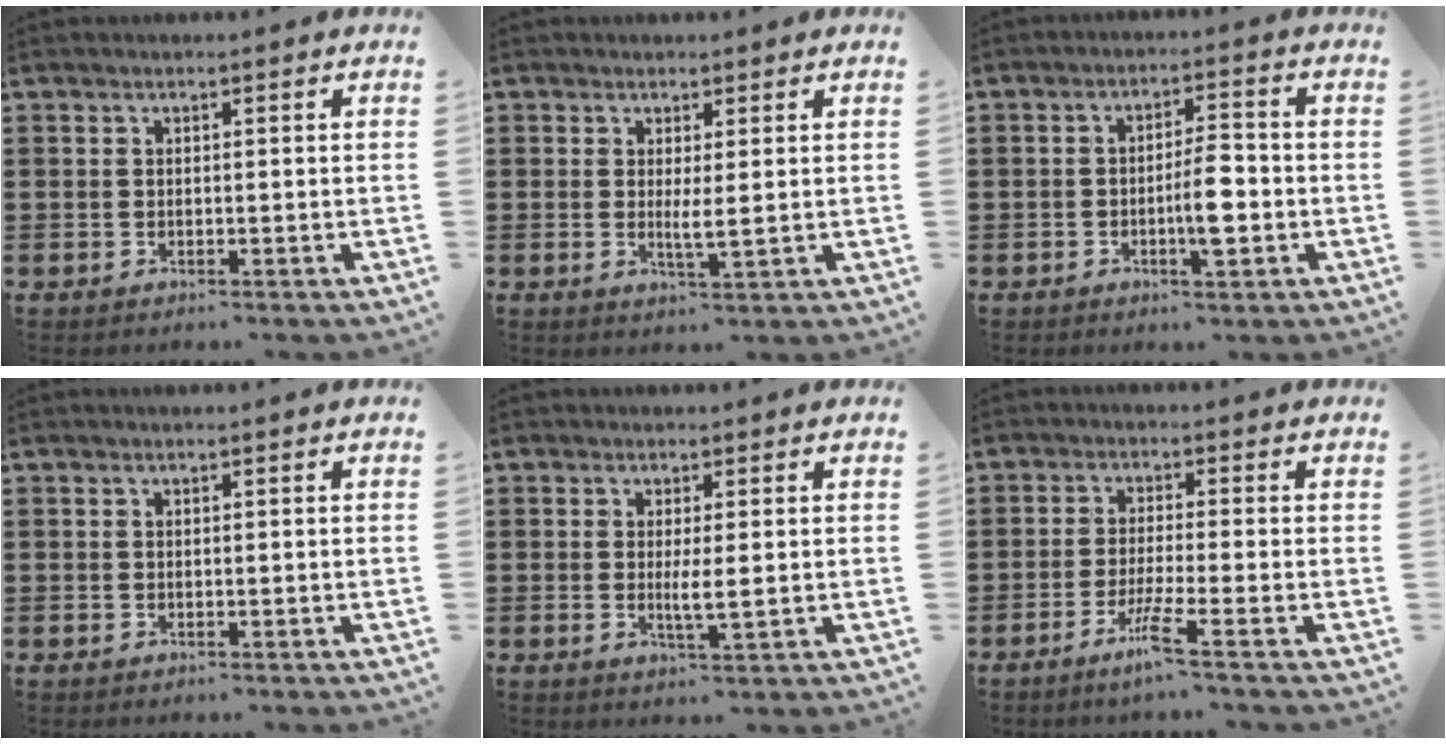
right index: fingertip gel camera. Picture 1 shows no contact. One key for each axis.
{"total": 2.3, "fx": 0.5, "fy": 0.0, "fz": 2.2, "tx": -0.037, "ty": -0.009, "tz": 0.007}
{"total": 5.7, "fx": -1.4, "fy": 1.5, "fz": 5.3, "tx": -0.096, "ty": 0.003, "tz": -0.027}
{"total": 0.0}
{"total": 2.7, "fx": 0.1, "fy": 0.1, "fz": 2.7, "tx": -0.050, "ty": -0.006, "tz": 0.001}
{"total": 4.9, "fx": -3.0, "fy": -0.4, "fz": 3.9, "tx": -0.078, "ty": -0.016, "tz": -0.056}